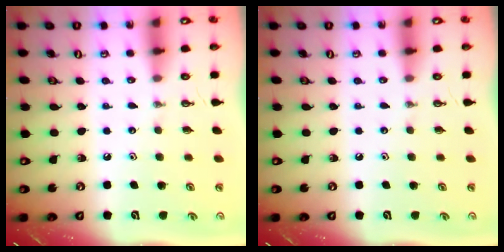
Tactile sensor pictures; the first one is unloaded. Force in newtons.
{"total": 0.0}